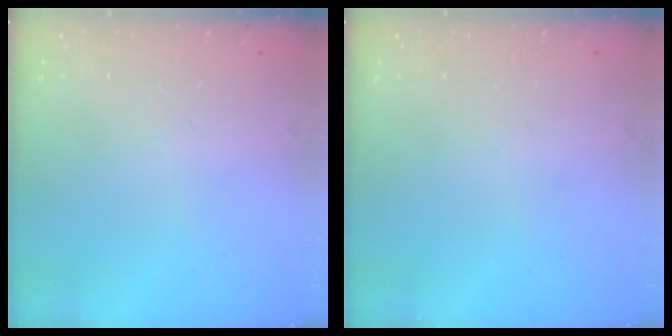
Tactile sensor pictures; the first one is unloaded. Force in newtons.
{"total": 0.0}